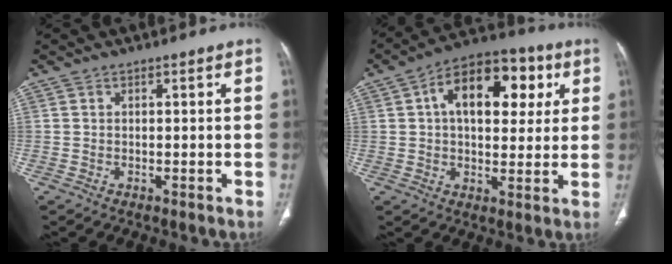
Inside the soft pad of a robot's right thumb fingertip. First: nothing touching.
{"total": 16.8, "force": [4.7, 9.7, 12.8], "torque": [-0.153, 0.014, 0.064]}